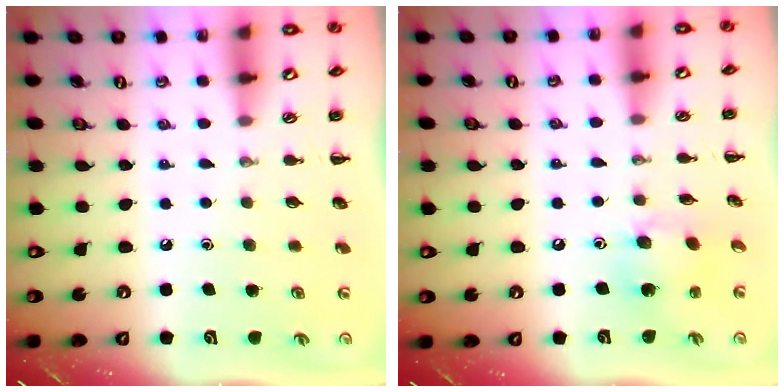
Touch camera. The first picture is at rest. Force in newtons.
{"total": 6.7, "press": 6.6, "slide": 1.4}